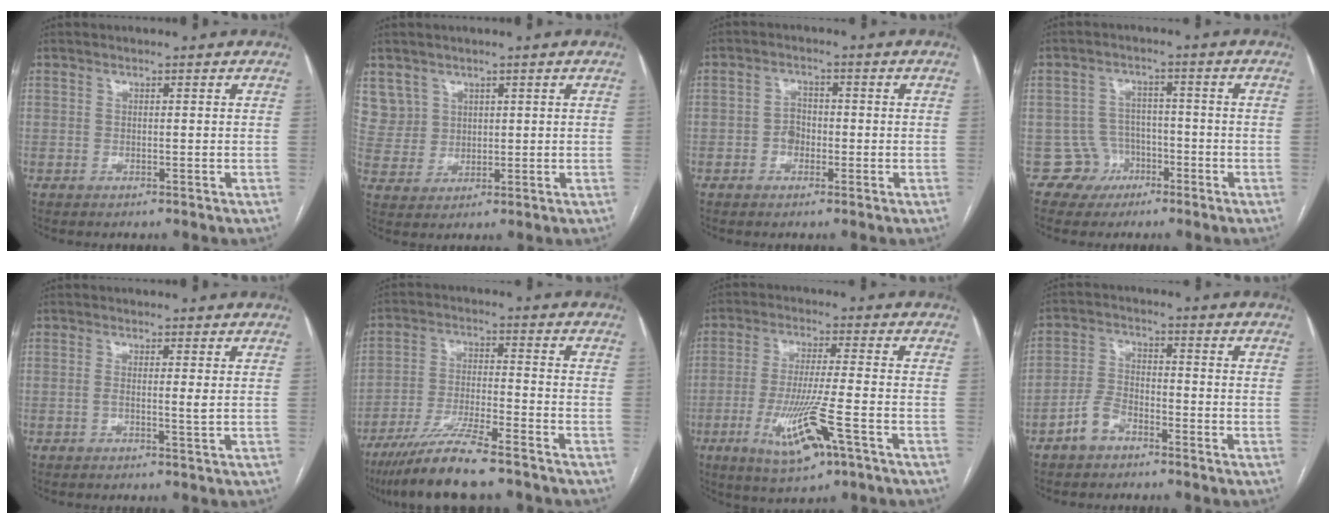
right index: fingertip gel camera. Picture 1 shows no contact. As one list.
[{"total": 5.9, "force": [3.3, 4.9, 0.1], "torque": [0.001, 0.009, 0.075]}, {"total": 2.5, "force": [-0.7, 2.1, 1.3], "torque": [-0.016, 0.008, -0.013]}, {"total": 4.9, "force": [-2.3, 4.2, -0.7], "torque": [0.020, 0.017, -0.036]}, {"total": 1.8, "force": [0.0, -0.1, 1.8], "torque": [-0.034, 0.000, -0.002]}, {"total": 10.9, "force": [-8.7, 0.3, 6.5], "torque": [-0.119, -0.031, -0.155]}, {"total": 11.2, "force": [-4.8, 1.1, 10.1], "torque": [-0.194, -0.024, -0.081]}, {"total": 5.1, "force": [-3.3, 2.9, 2.6], "torque": [-0.061, 0.013, -0.063]}]